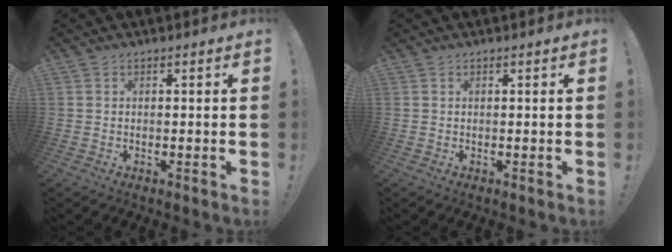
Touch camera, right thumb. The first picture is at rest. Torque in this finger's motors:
{"motor_torque": [0.00, 0.00, -0.08, 0.08, 0.00]}